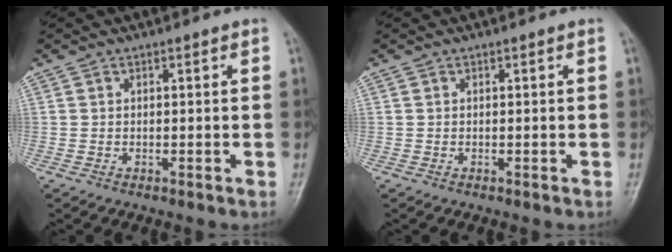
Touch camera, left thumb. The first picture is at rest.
{"total": 0.0}